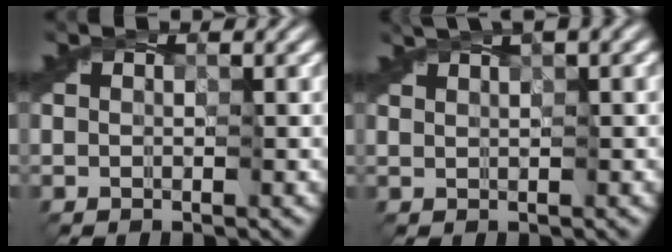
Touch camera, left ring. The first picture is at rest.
{"total": 3.1, "force": [1.8, 0.4, 2.4], "torque": [-0.038, 0.009, 0.024]}